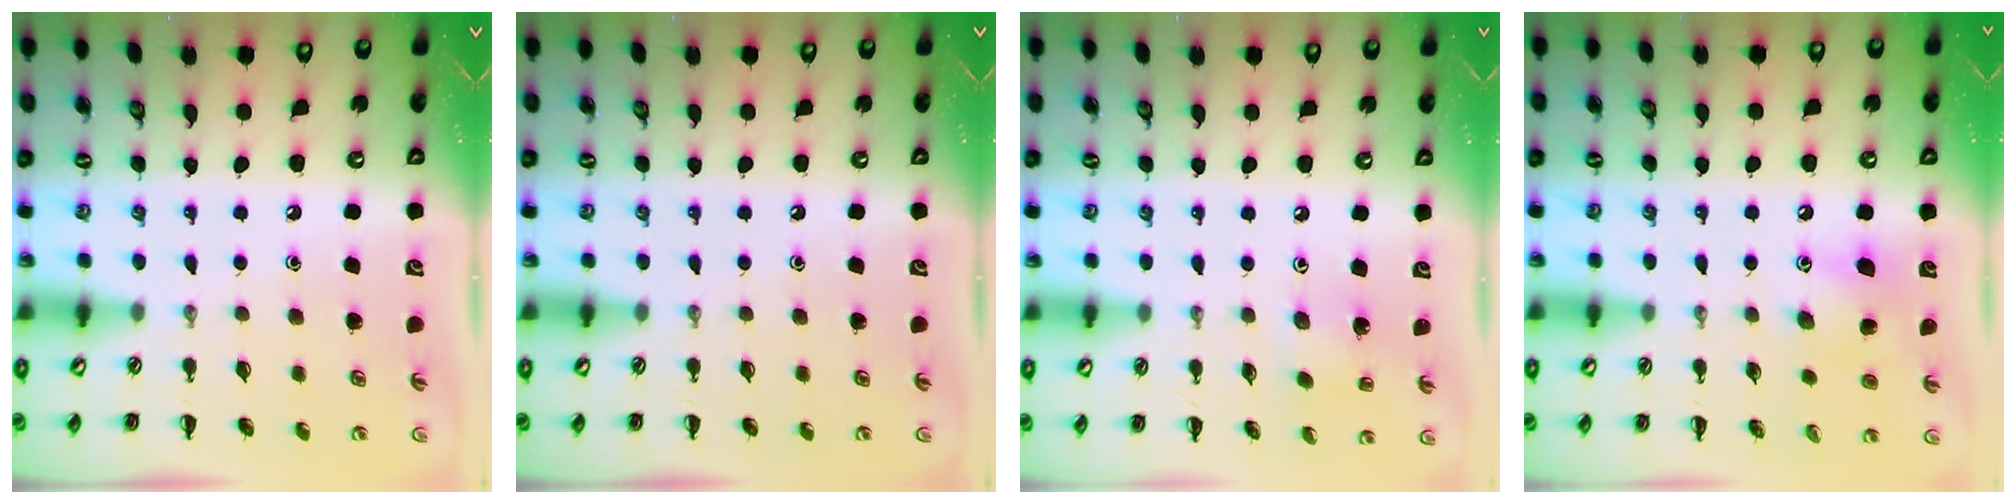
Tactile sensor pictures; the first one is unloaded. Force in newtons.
{"total": 0.0}
{"total": 2.0, "press": 1.9, "slide": 0.5}
{"total": 7.3, "press": 6.9, "slide": 2.2}